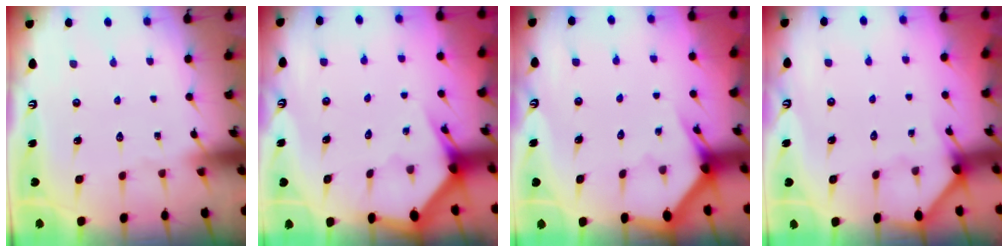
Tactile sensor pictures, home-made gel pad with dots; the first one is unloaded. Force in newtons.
{"total": 2.7, "press": 2.7, "slide": 0.1}
{"total": 3.1, "press": 3.1, "slide": 0.1}
{"total": 1.8, "press": 1.8, "slide": 0.1}